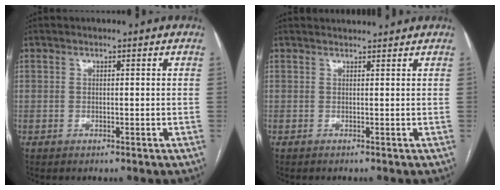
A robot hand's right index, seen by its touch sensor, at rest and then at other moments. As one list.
[{"total": 2.9, "force": [2.7, 0.3, 0.9], "torque": [-0.028, 0.033, 0.028]}]